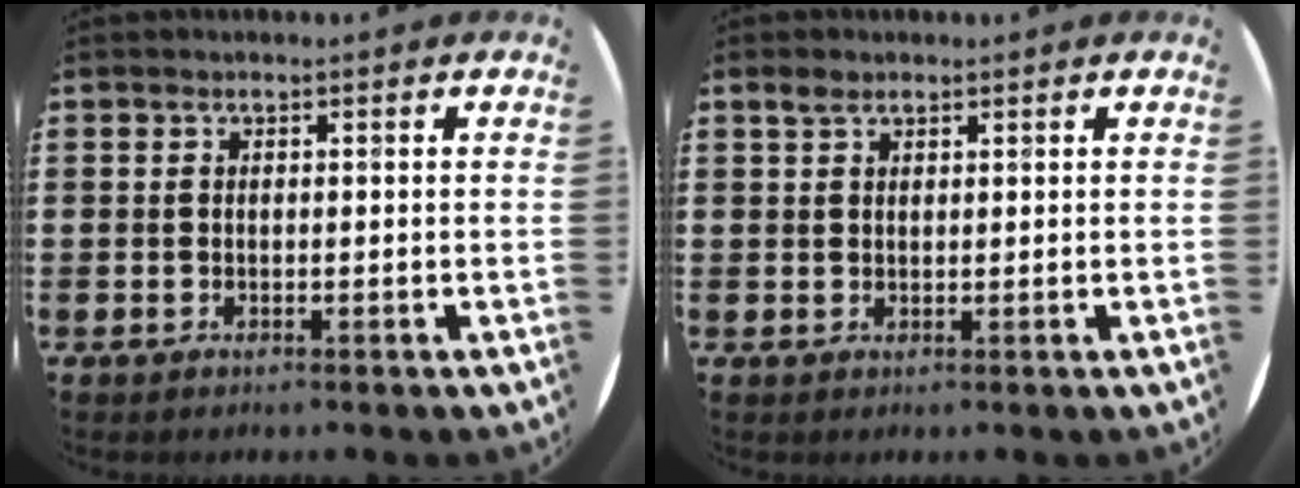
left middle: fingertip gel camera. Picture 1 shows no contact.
{"total": 1.5, "force": [1.2, 0.7, 0.5], "torque": [-0.003, 0.002, 0.021]}